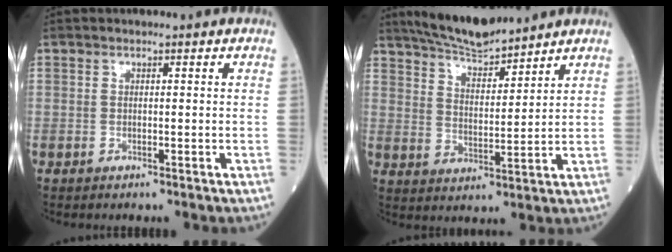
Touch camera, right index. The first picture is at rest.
{"total": 9.3, "force": [8.6, 0.9, 3.4], "torque": [-0.065, 0.003, 0.160]}